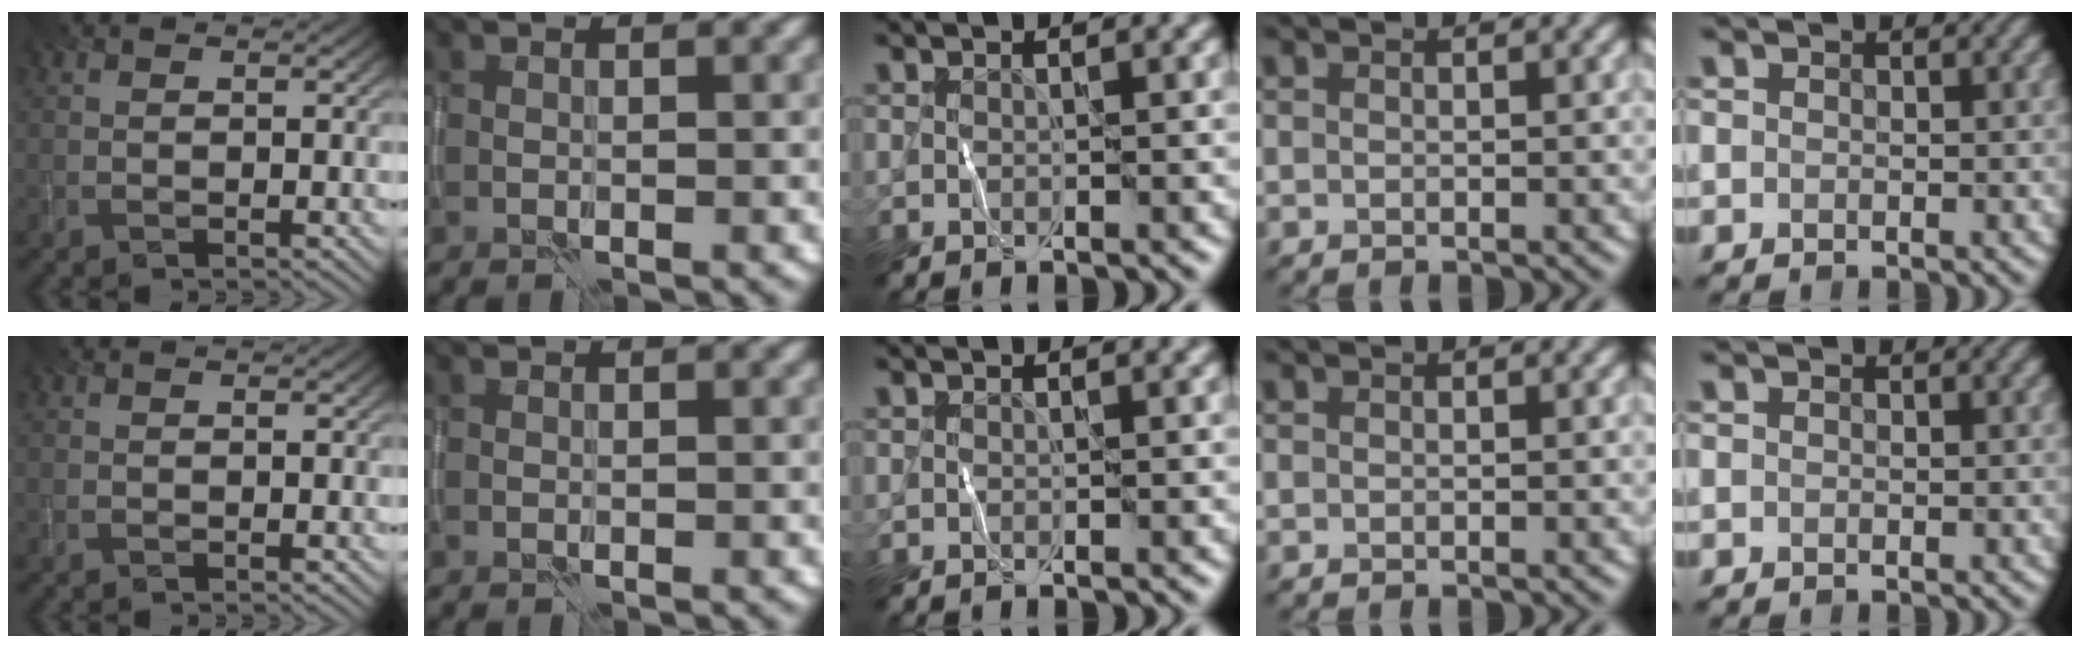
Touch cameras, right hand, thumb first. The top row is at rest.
{}